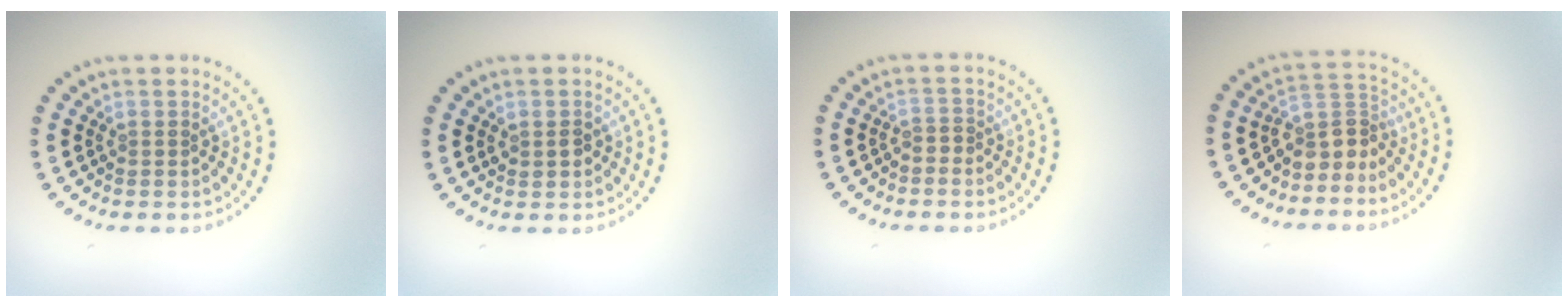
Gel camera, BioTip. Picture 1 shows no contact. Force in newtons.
{"total": 1.3, "press": 1.2, "slide": 0.3}
{"total": 0.6, "press": 0.4, "slide": 0.5}
{"total": 3.0, "press": 2.3, "slide": 1.9}